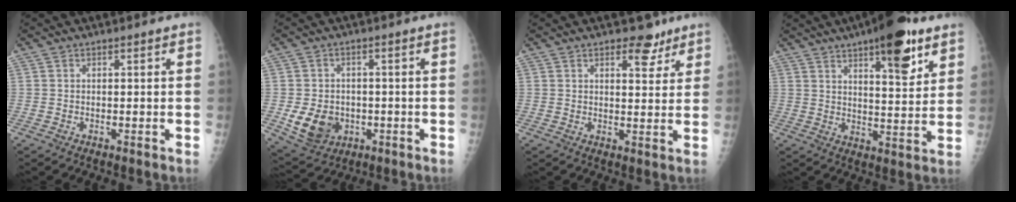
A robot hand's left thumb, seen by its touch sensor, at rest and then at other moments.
{"total": 8.8, "force": [-1.8, 7.2, 4.8], "torque": [-0.065, 0.002, -0.013]}
{"total": 5.4, "force": [3.7, 2.8, 2.8], "torque": [-0.014, -0.020, 0.050]}
{"total": 14.2, "force": [8.3, 4.4, 10.7], "torque": [-0.124, -0.040, 0.118]}